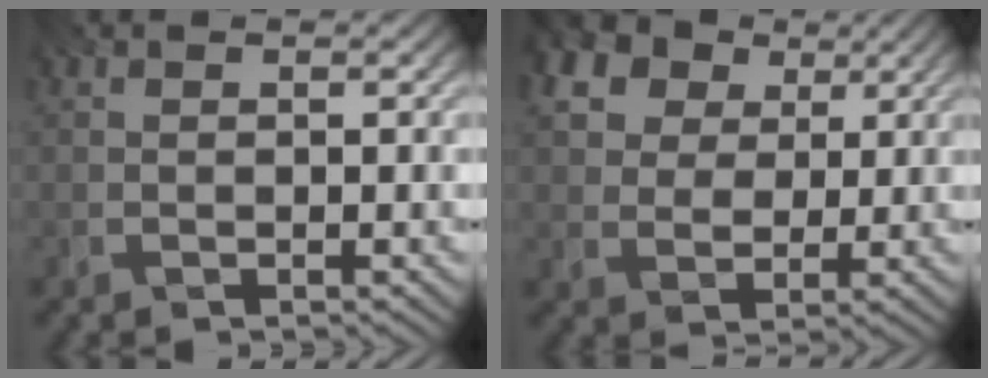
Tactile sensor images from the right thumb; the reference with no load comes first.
{"total": 13.4, "force": [6.5, 9.7, 6.5], "torque": [-0.177, 0.027, 0.133]}